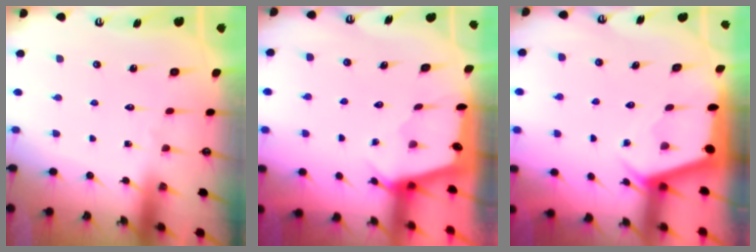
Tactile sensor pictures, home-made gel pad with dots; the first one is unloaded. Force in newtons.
{"total": 2.3, "press": 2.3, "slide": 0.3}
{"total": 2.3, "press": 2.3, "slide": 0.3}